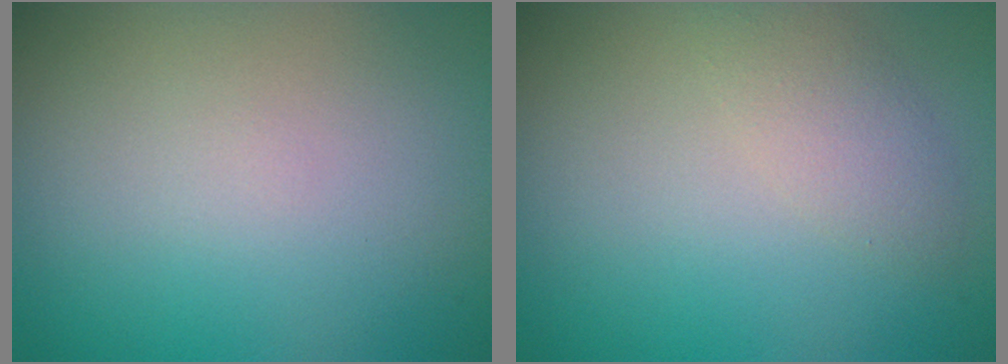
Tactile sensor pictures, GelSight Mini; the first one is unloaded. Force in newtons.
{"total": 2.0, "press": 2.0, "slide": 0.2}